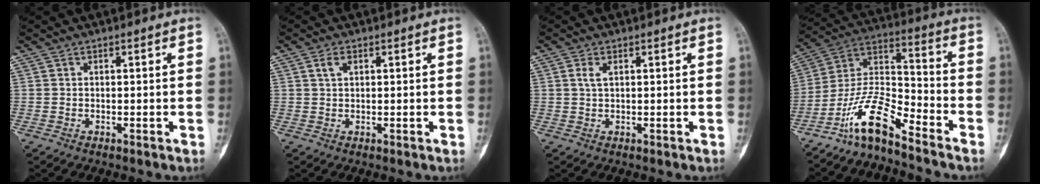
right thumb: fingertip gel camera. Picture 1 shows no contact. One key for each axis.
{"total": 1.9, "fx": 0.8, "fy": 1.1, "fz": 1.4, "tx": -0.029, "ty": 0.004, "tz": 0.017}
{"total": 1.9, "fx": 0.7, "fy": 0.9, "fz": 1.5, "tx": -0.036, "ty": 0.005, "tz": 0.015}
{"total": 11.8, "fx": -9.1, "fy": 2.7, "fz": 7.1, "tx": -0.145, "ty": 0.088, "tz": -0.178}